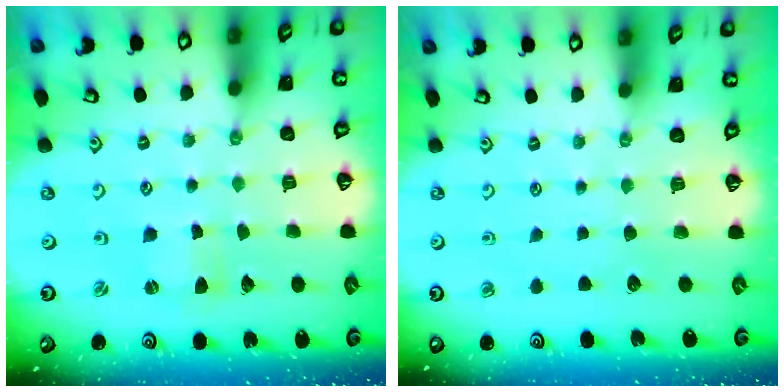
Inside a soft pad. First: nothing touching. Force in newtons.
{"total": 0.0}